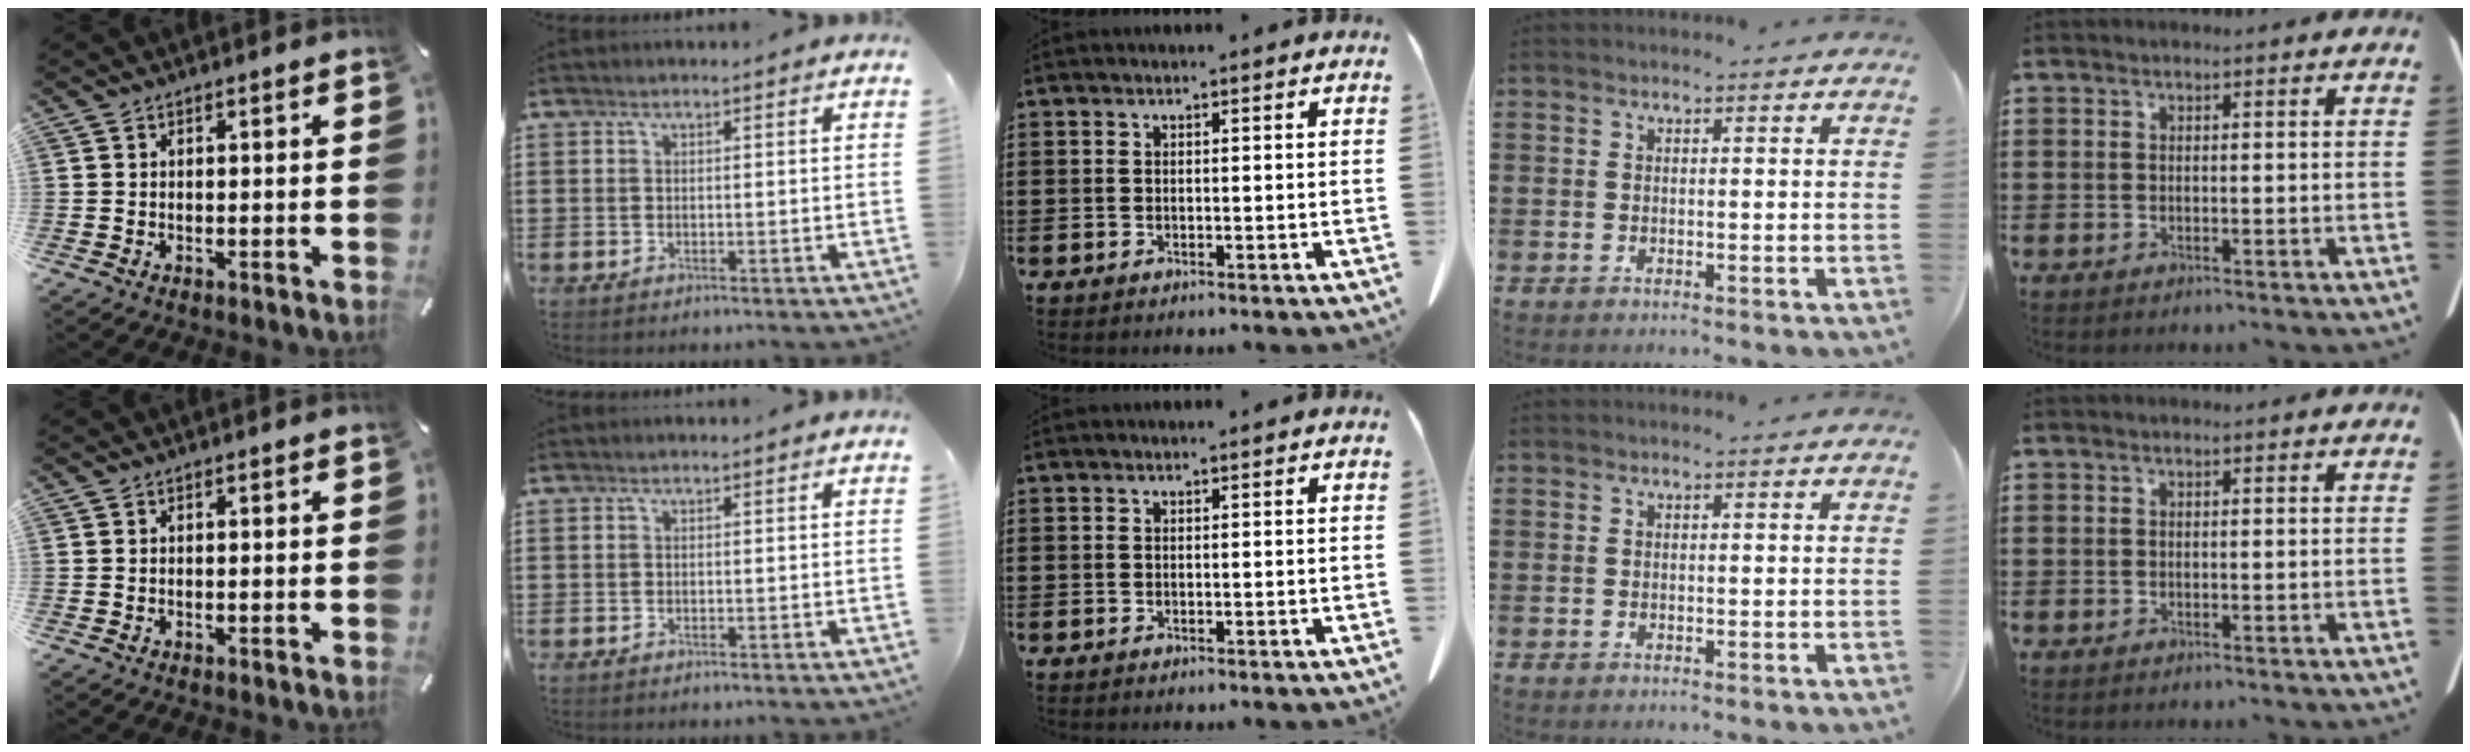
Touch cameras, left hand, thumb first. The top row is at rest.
{}